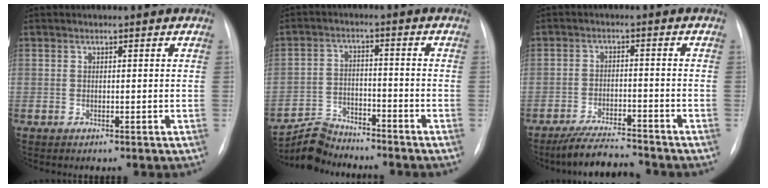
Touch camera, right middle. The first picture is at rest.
{"total": 6.1, "force": [-6.0, 1.1, -0.6], "torque": [0.005, 0.007, -0.107]}
{"total": 7.4, "force": [-6.9, 0.5, 2.6], "torque": [-0.048, -0.016, -0.120]}